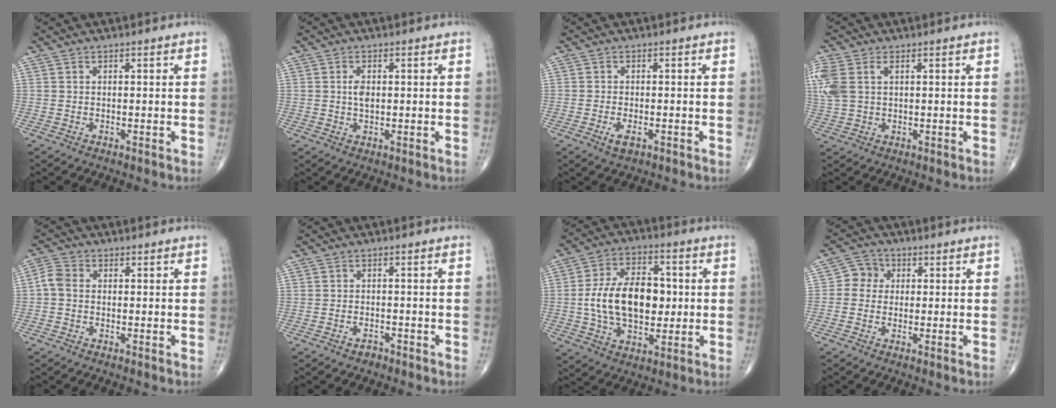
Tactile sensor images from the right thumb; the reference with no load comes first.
{"total": 2.4, "force": [0.3, 1.4, 2.0], "torque": [-0.034, -0.001, 0.006]}
{"total": 2.5, "force": [-1.2, 1.0, 1.9], "torque": [-0.037, -0.001, -0.020]}
{"total": 8.8, "force": [2.5, 5.5, 6.5], "torque": [-0.188, 0.016, 0.056]}
{"total": 3.3, "force": [-0.3, 2.5, 2.2], "torque": [-0.045, 0.008, -0.017]}
{"total": 1.4, "force": [-1.1, 0.8, 0.4], "torque": [-0.009, 0.004, -0.018]}
{"total": 16.5, "force": [0.1, 10.0, 13.1], "torque": [-0.208, 0.018, 0.003]}
{"total": 4.4, "force": [0.2, 4.0, 1.7], "torque": [-0.006, 0.011, -0.008]}